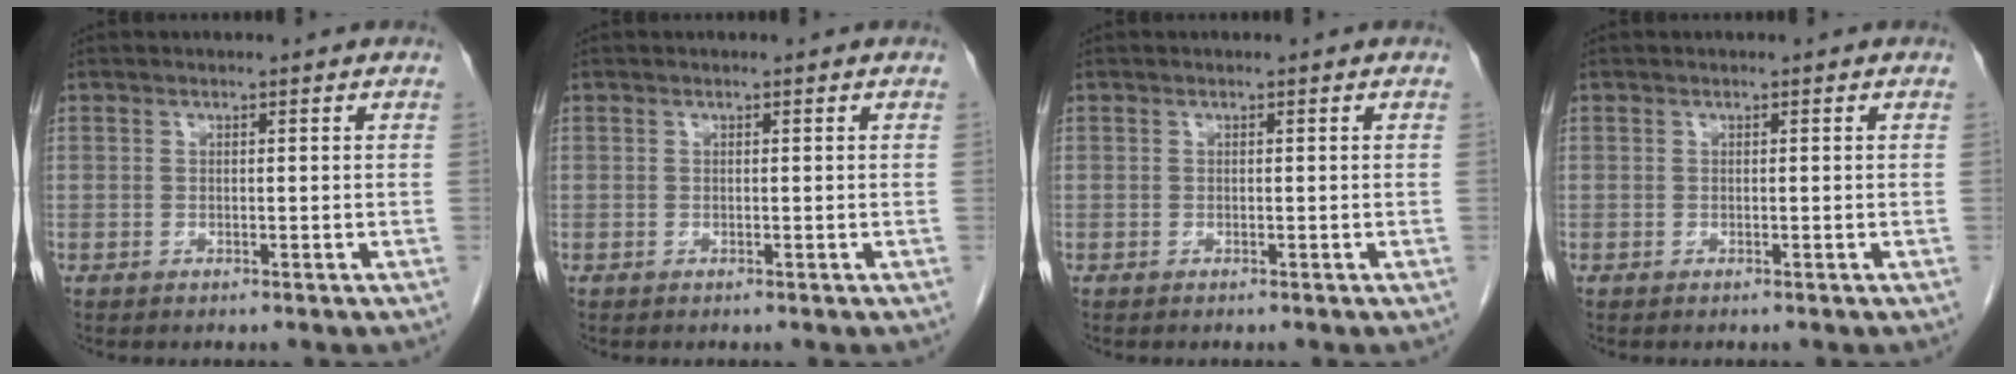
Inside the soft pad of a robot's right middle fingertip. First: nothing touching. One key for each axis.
{"total": 0.0}
{"total": 0.0}
{"total": 0.0}